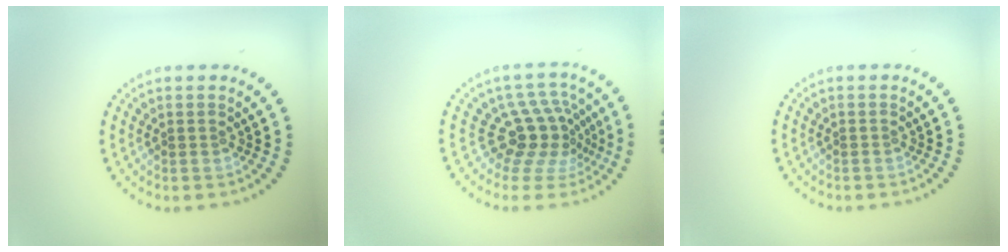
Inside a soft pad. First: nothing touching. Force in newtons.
{"total": 4.4, "press": 3.2, "slide": 3.1}
{"total": 0.0}